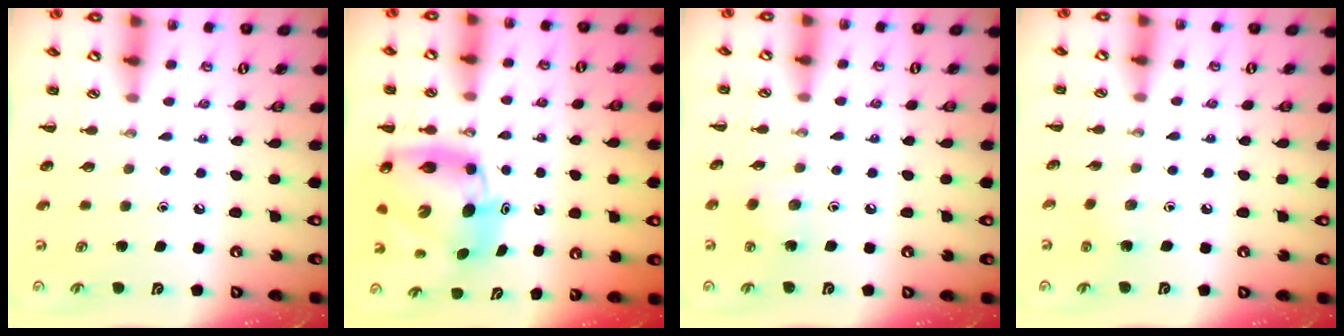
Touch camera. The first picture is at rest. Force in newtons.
{"total": 11.1, "press": 10.6, "slide": 3.2}
{"total": 4.9, "press": 4.7, "slide": 1.2}
{"total": 2.9, "press": 2.7, "slide": 1.0}